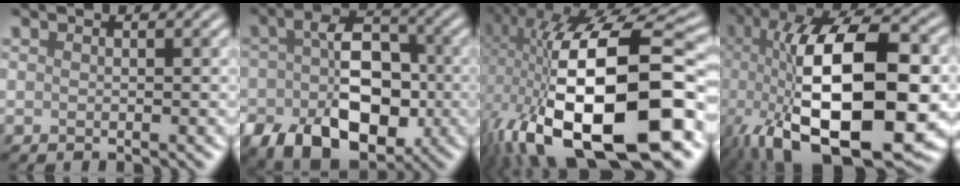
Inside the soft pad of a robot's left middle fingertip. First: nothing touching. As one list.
[{"total": 10.5, "force": [-3.1, 6.8, 7.4], "torque": [-0.131, -0.015, -0.045]}, {"total": 18.9, "force": [-3.0, 7.8, 17.0], "torque": [-0.297, 0.004, -0.047]}, {"total": 16.7, "force": [-2.4, 7.1, 14.9], "torque": [-0.248, -0.006, -0.040]}]